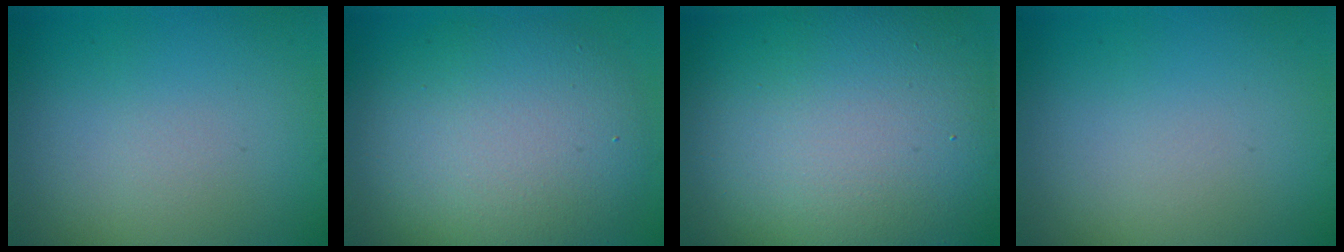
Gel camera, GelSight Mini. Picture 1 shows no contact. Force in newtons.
{"total": 9.3, "press": 9.3, "slide": 0.7}
{"total": 18.8, "press": 18.7, "slide": 1.6}
{"total": 0.0}